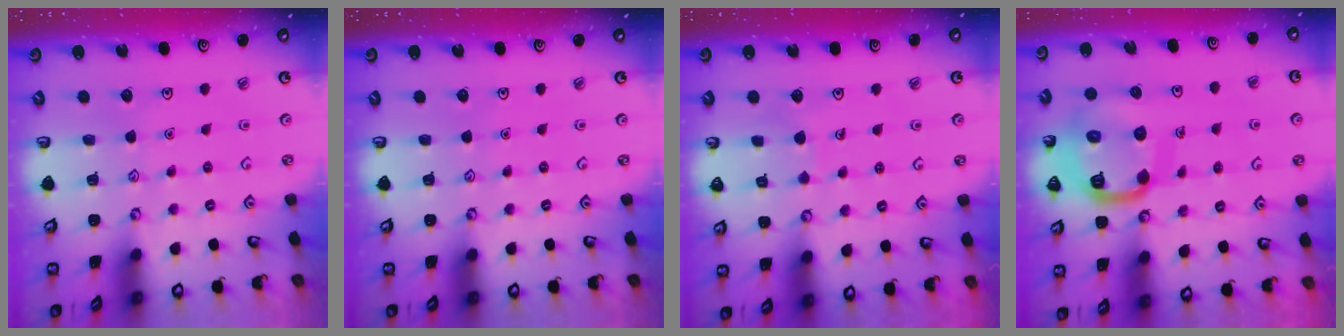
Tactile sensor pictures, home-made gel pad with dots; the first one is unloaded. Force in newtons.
{"total": 0.0}
{"total": 3.6, "press": 3.6, "slide": 0.2}
{"total": 16.6, "press": 16.5, "slide": 1.6}